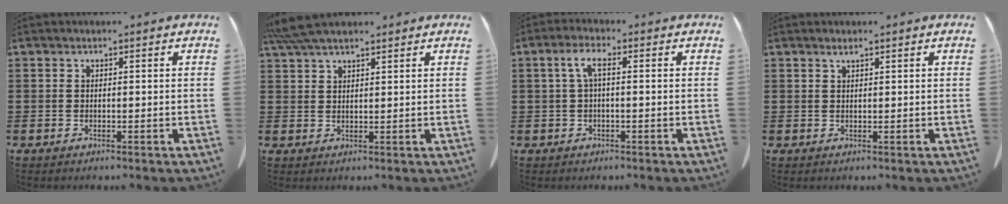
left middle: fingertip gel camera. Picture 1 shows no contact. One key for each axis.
{"total": 5.2, "fx": 4.3, "fy": 1.0, "fz": 2.8, "tx": -0.065, "ty": -0.005, "tz": 0.082}
{"total": 3.6, "fx": 0.4, "fy": 1.0, "fz": 3.4, "tx": -0.076, "ty": 0.008, "tz": 0.002}
{"total": 1.0, "fx": 0.7, "fy": 0.1, "fz": 0.6, "tx": -0.014, "ty": 0.000, "tz": 0.013}